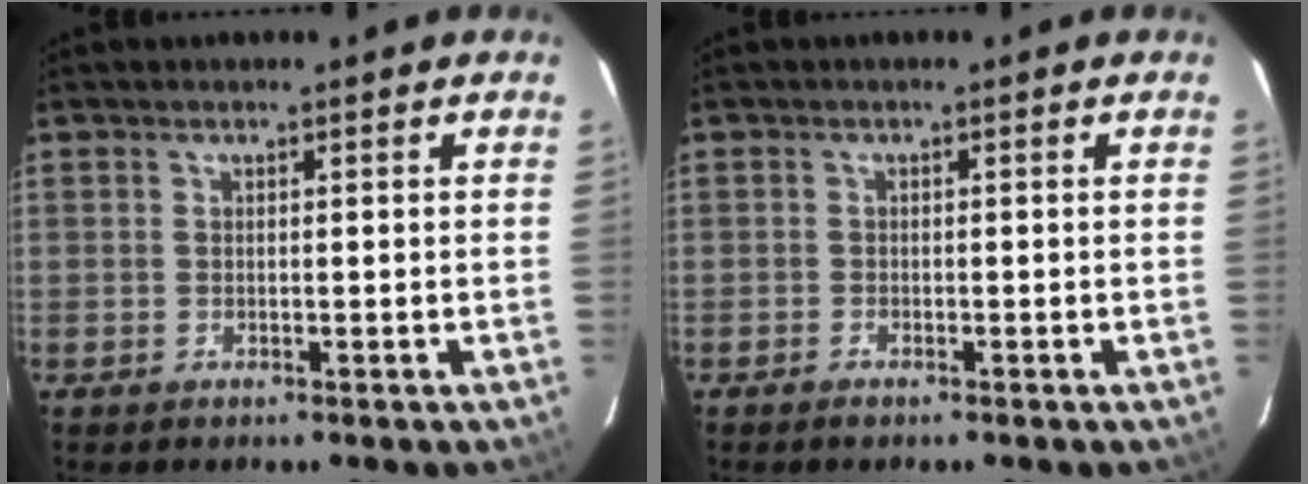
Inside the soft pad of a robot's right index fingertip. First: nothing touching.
{"total": 1.0, "force": [-0.9, 0.4, 0.3], "torque": [-0.010, -0.001, -0.019]}